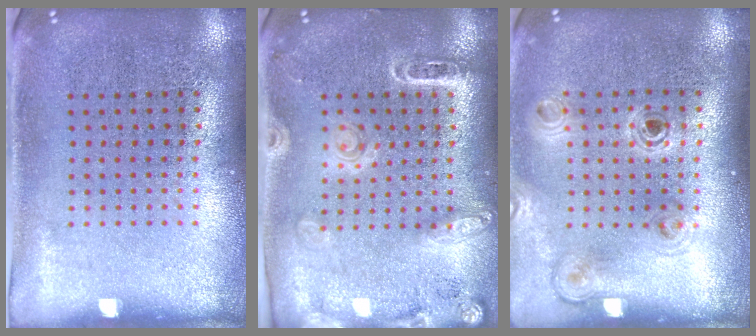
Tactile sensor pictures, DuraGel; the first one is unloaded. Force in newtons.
{"total": 1.8, "press": 1.7, "slide": 0.6}
{"total": 1.0, "press": 1.0, "slide": 0.1}